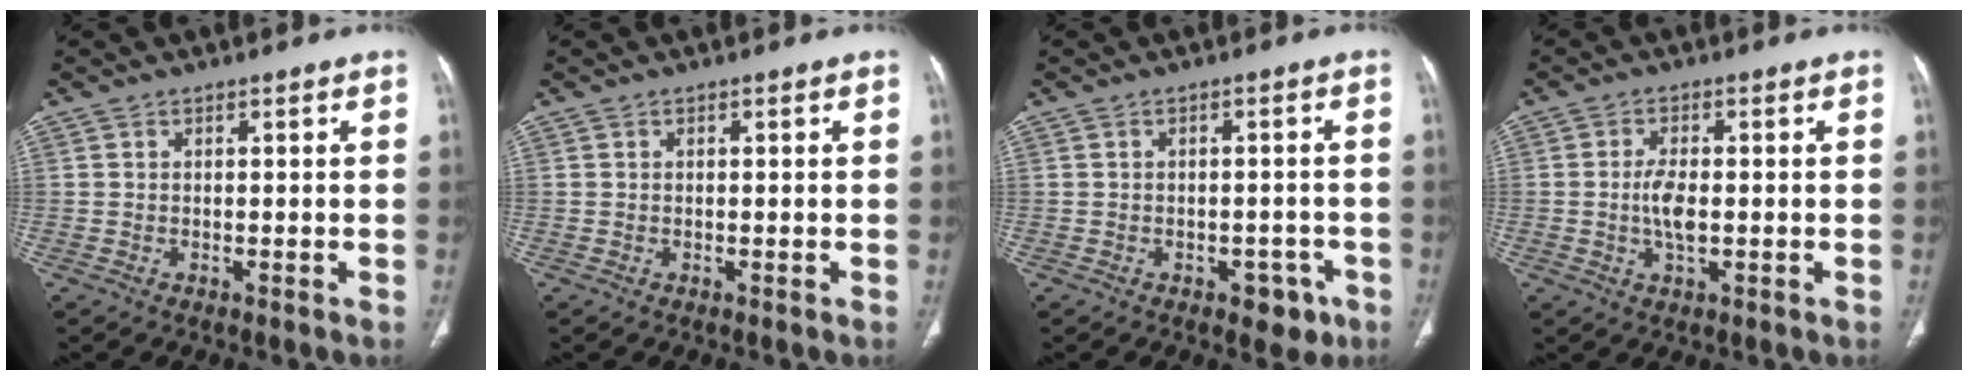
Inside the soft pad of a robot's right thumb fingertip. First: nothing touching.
{"total": 0.0}
{"total": 4.5, "force": [-2.5, 2.8, 2.6], "torque": [-0.012, 0.014, -0.027]}
{"total": 4.6, "force": [-0.4, 2.0, 4.1], "torque": [-0.083, 0.001, -0.010]}